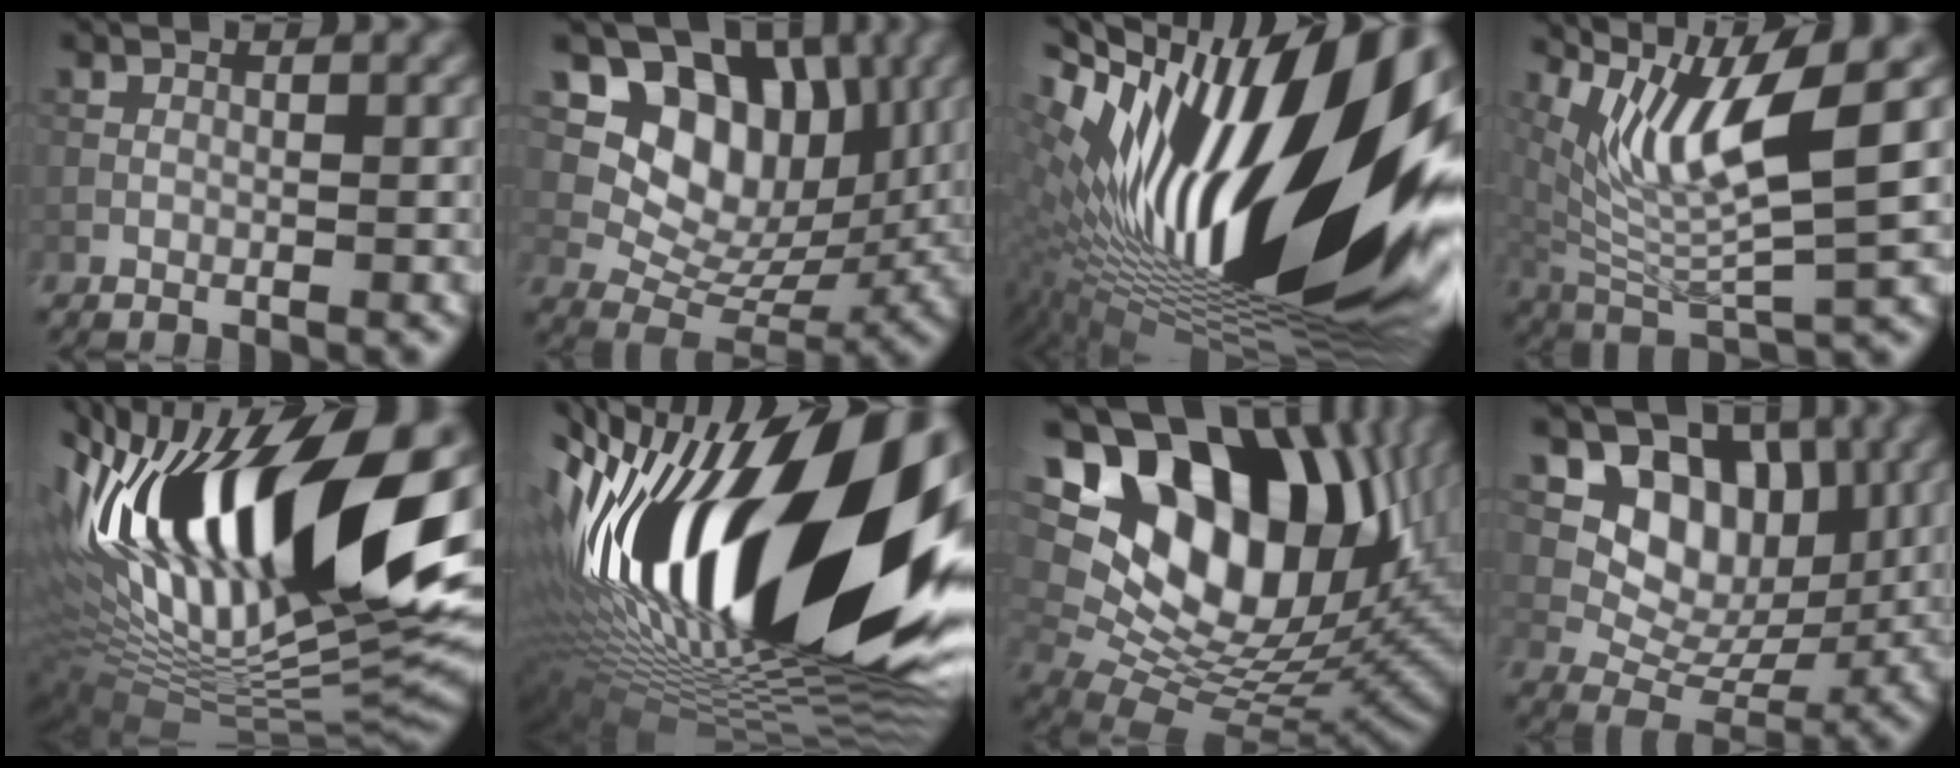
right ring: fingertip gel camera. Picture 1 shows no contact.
{"total": 10.8, "force": [4.0, 7.7, 6.4], "torque": [-0.100, -0.011, 0.069]}
{"total": 21.5, "force": [-0.2, 8.9, 19.6], "torque": [-0.332, -0.012, -0.022]}
{"total": 9.1, "force": [4.0, 2.2, 7.8], "torque": [-0.154, -0.006, 0.082]}
{"total": 20.0, "force": [3.9, 7.7, 18.1], "torque": [-0.306, 0.015, 0.057]}
{"total": 22.4, "force": [0.3, 9.2, 20.4], "torque": [-0.361, -0.013, -0.007]}
{"total": 18.1, "force": [6.8, 11.4, 12.2], "torque": [-0.201, 0.028, 0.131]}
{"total": 8.2, "force": [2.8, 6.1, 4.6], "torque": [-0.061, -0.012, 0.039]}